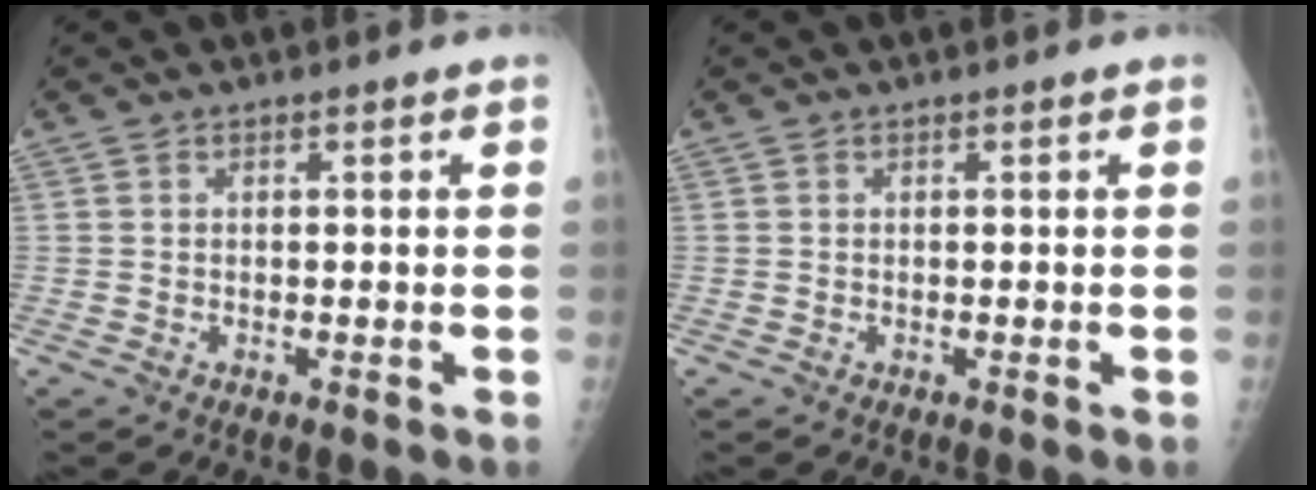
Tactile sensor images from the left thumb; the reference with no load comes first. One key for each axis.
{"total": 0.0}